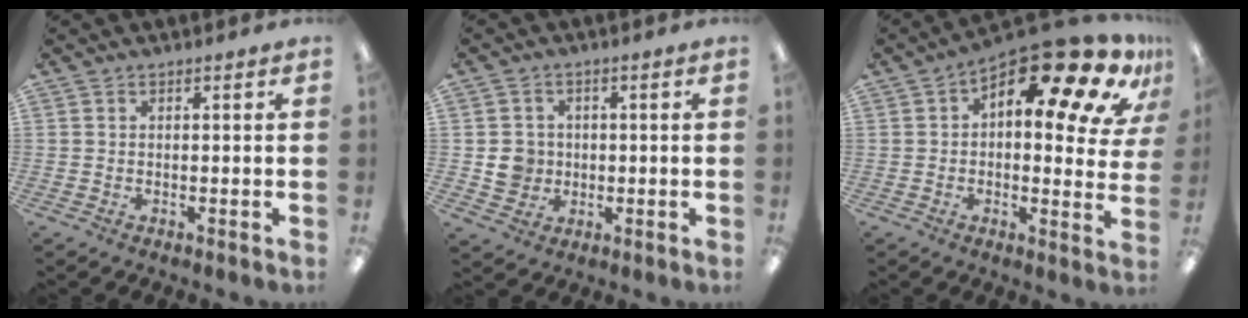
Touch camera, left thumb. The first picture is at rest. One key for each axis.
{"total": 5.4, "fx": -0.2, "fy": 5.2, "fz": 1.4, "tx": -0.017, "ty": 0.009, "tz": -0.002}
{"total": 20.5, "fx": 12.4, "fy": 7.4, "fz": 14.6, "tx": -0.204, "ty": -0.089, "tz": 0.200}